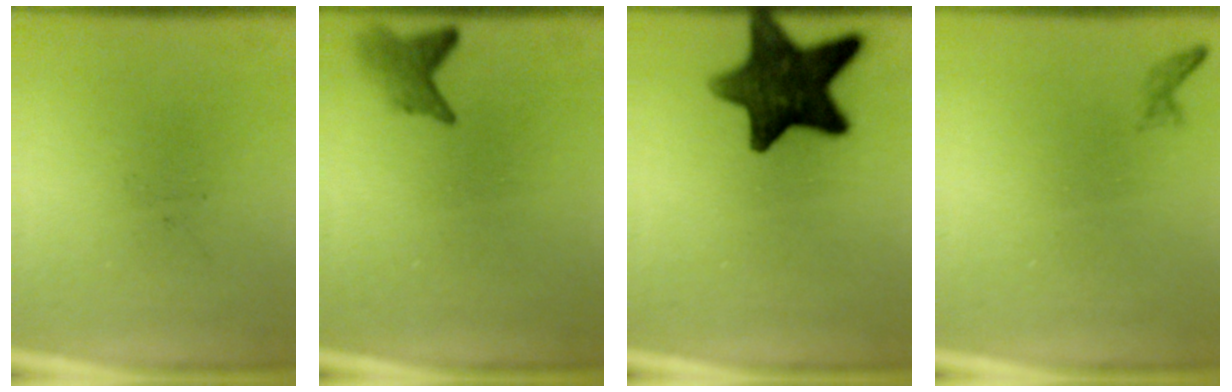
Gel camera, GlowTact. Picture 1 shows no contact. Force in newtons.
{"total": 2.4}
{"total": 13.4}
{"total": 0.6}